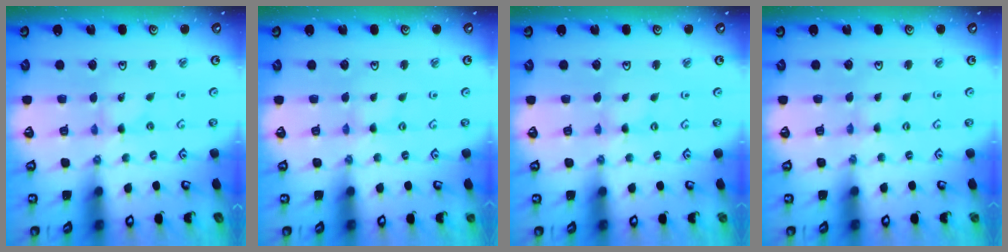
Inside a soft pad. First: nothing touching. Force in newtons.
{"total": 0.0}
{"total": 0.0}
{"total": 0.0}